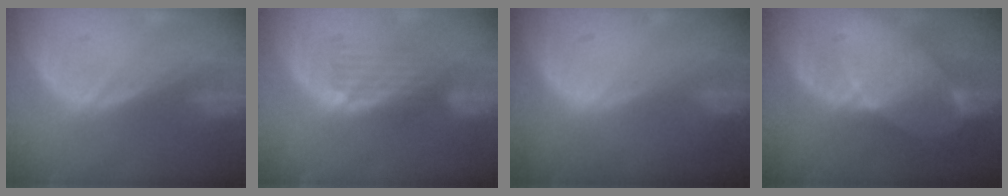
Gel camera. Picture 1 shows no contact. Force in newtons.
{"total": 4.7, "press": 4.0, "slide": 2.5}
{"total": 0.0}
{"total": 7.6, "press": 6.9, "slide": 3.1}